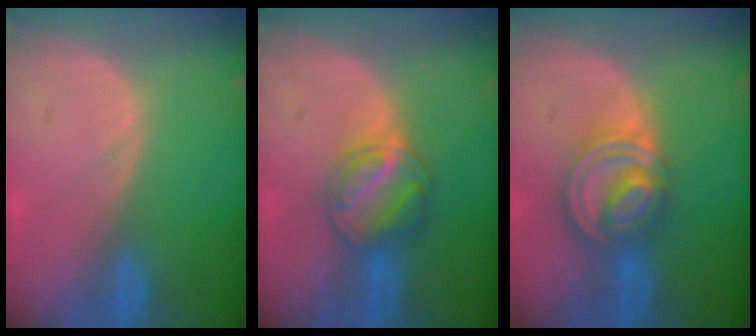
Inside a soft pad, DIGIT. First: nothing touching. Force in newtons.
{"total": 5.8, "press": 5.8, "slide": 0.6}
{"total": 8.2, "press": 7.0, "slide": 4.4}